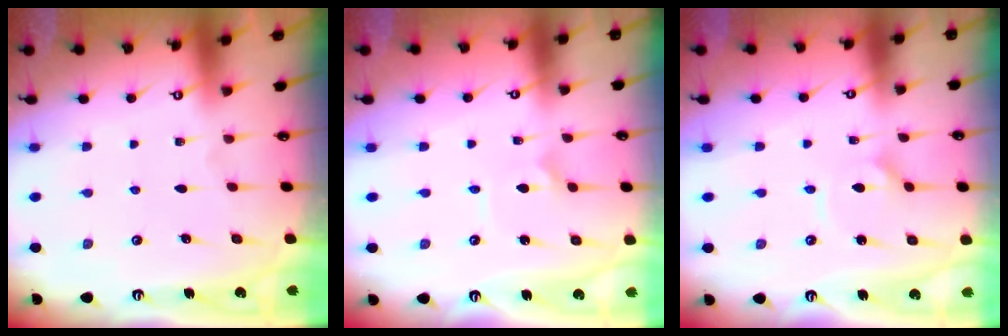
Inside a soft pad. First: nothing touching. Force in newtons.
{"total": 1.6, "press": 1.5, "slide": 0.2}
{"total": 2.3, "press": 2.2, "slide": 0.7}